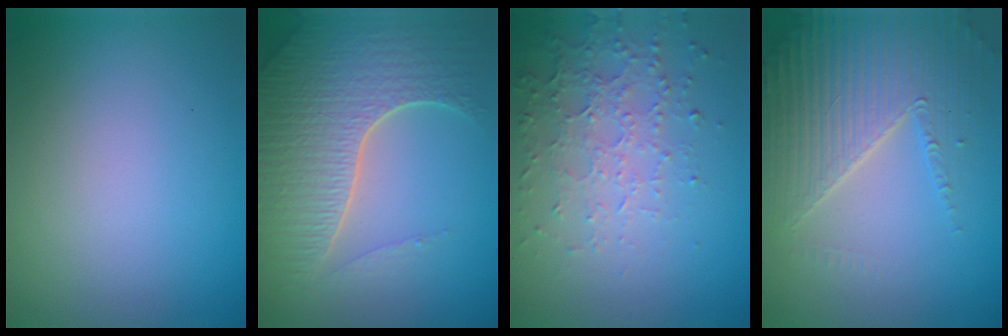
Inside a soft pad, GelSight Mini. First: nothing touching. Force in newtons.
{"total": 7.3, "press": 5.3, "slide": 4.9}
{"total": 4.5, "press": 3.2, "slide": 3.1}
{"total": 4.7, "press": 4.5, "slide": 1.2}